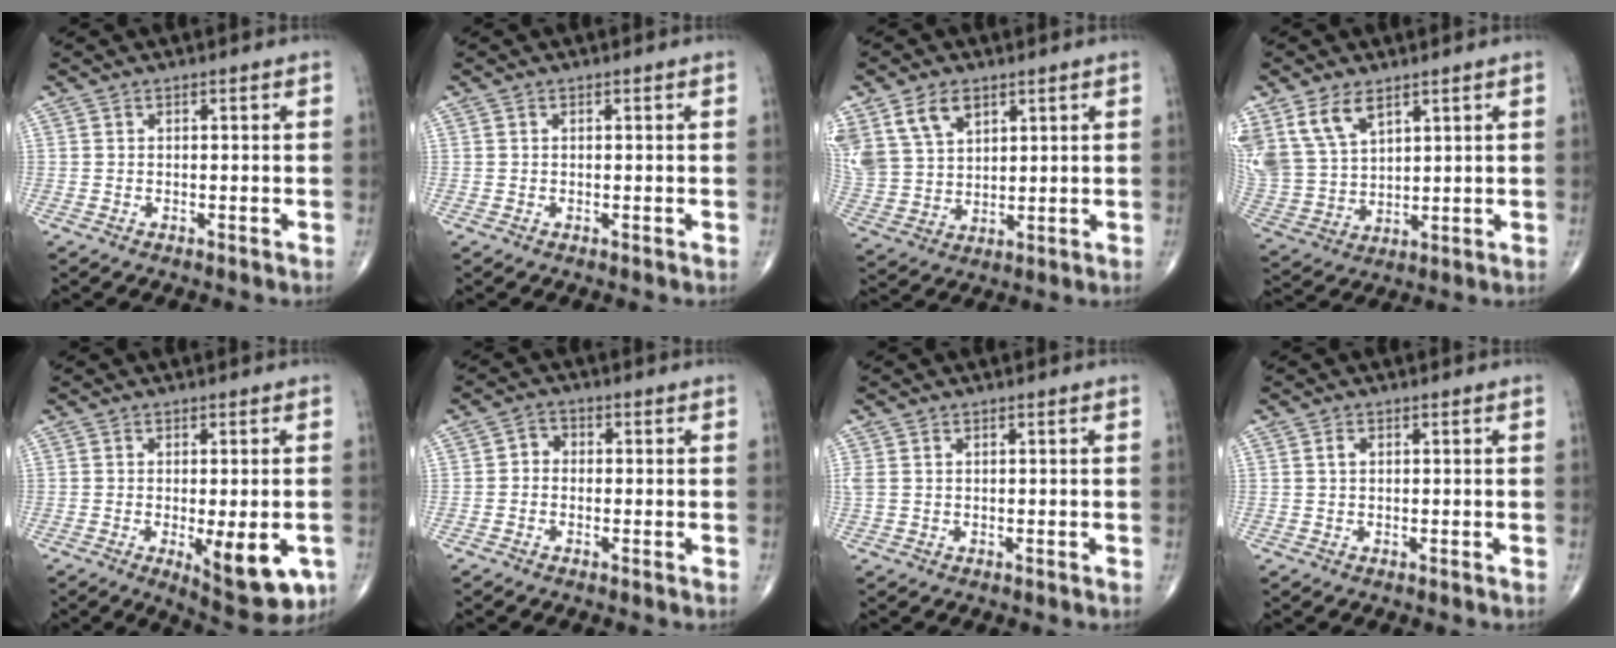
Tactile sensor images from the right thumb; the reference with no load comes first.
{"total": 0.0}
{"total": 11.9, "force": [6.3, 7.8, 6.5], "torque": [-0.128, -0.010, 0.137]}
{"total": 12.3, "force": [7.1, 7.1, 7.2], "torque": [-0.140, -0.019, 0.160]}
{"total": 11.0, "force": [-3.3, 3.6, 9.8], "torque": [-0.119, -0.014, -0.036]}
{"total": 2.6, "force": [-0.3, 2.2, 1.3], "torque": [-0.004, 0.010, -0.017]}
{"total": 1.6, "force": [0.5, 1.1, 1.1], "torque": [-0.040, 0.011, 0.017]}
{"total": 1.2, "force": [0.3, 0.7, 0.8], "torque": [-0.016, 0.004, 0.007]}